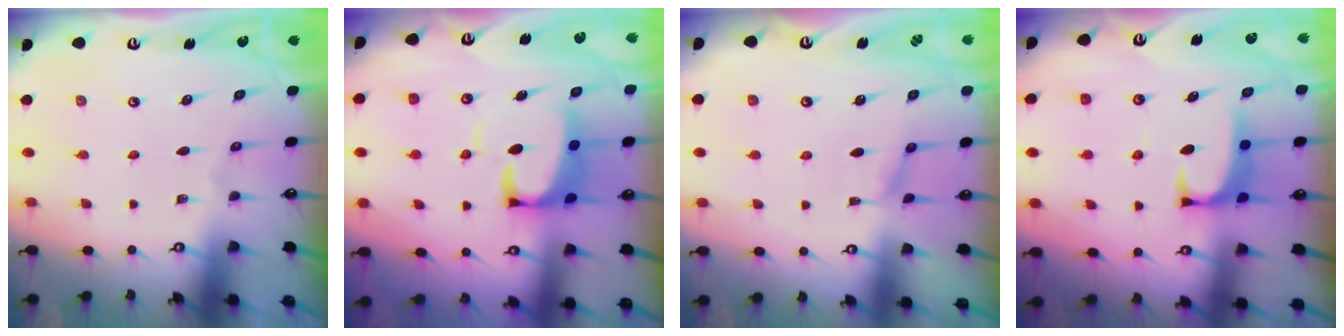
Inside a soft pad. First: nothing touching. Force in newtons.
{"total": 6.0, "press": 5.9, "slide": 1.2}
{"total": 0.7, "press": 0.4, "slide": 0.6}
{"total": 2.0, "press": 2.0, "slide": 0.3}